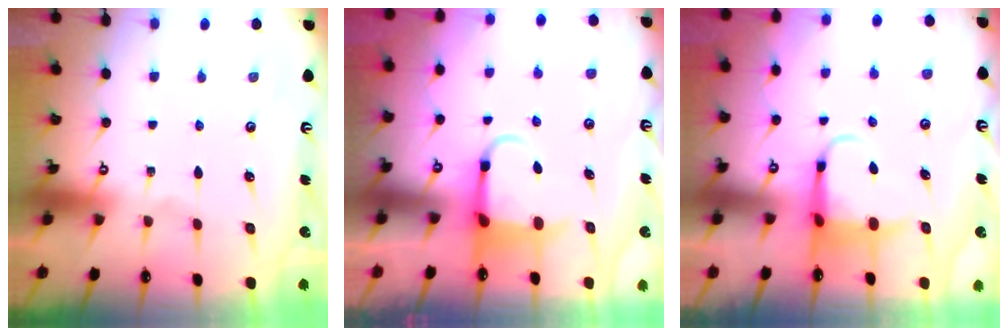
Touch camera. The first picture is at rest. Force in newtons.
{"total": 4.1, "press": 4.1, "slide": 0.8}
{"total": 5.2, "press": 5.1, "slide": 1.0}